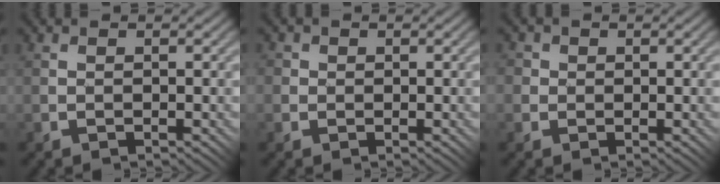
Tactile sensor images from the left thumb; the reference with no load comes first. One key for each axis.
{"total": 3.1, "fx": 0.8, "fy": 2.9, "fz": 0.2, "tx": 0.001, "ty": 0.012, "tz": -0.005}
{"total": 3.6, "fx": 1.1, "fy": 3.4, "fz": 0.5, "tx": -0.007, "ty": 0.013, "tz": -0.002}